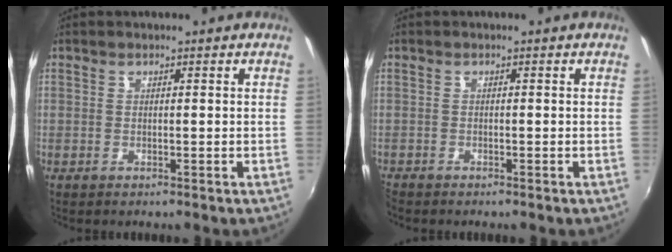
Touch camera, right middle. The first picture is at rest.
{"total": 1.1, "force": [-1.1, 0.2, 0.1], "torque": [-0.005, -0.007, -0.025]}